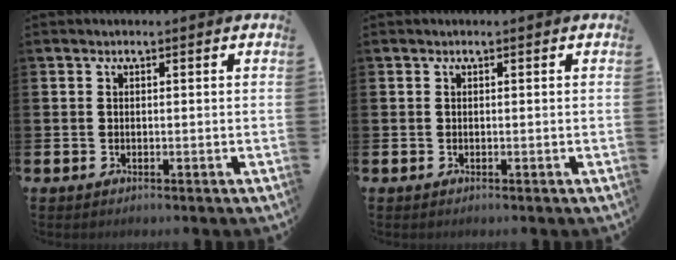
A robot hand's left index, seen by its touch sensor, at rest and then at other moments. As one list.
[{"total": 0.0}]